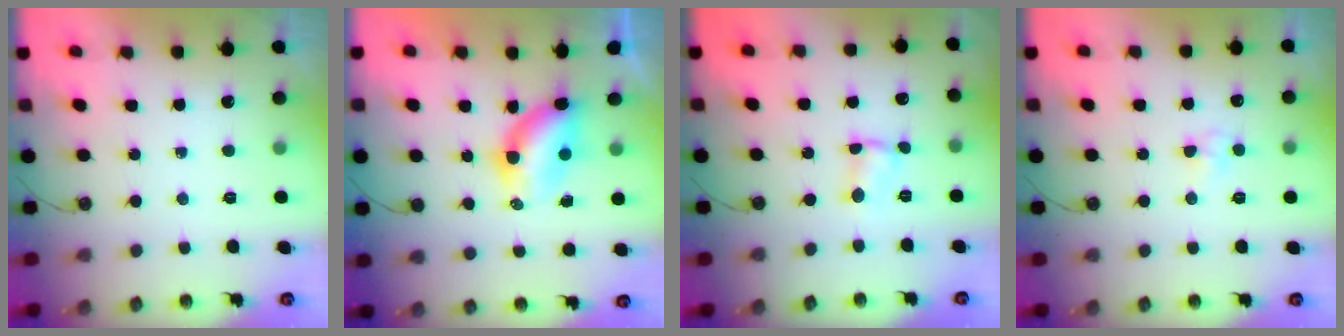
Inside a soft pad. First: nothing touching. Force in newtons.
{"total": 7.6, "press": 6.8, "slide": 3.3}
{"total": 2.7, "press": 2.7, "slide": 0.4}
{"total": 3.4, "press": 3.4, "slide": 0.4}